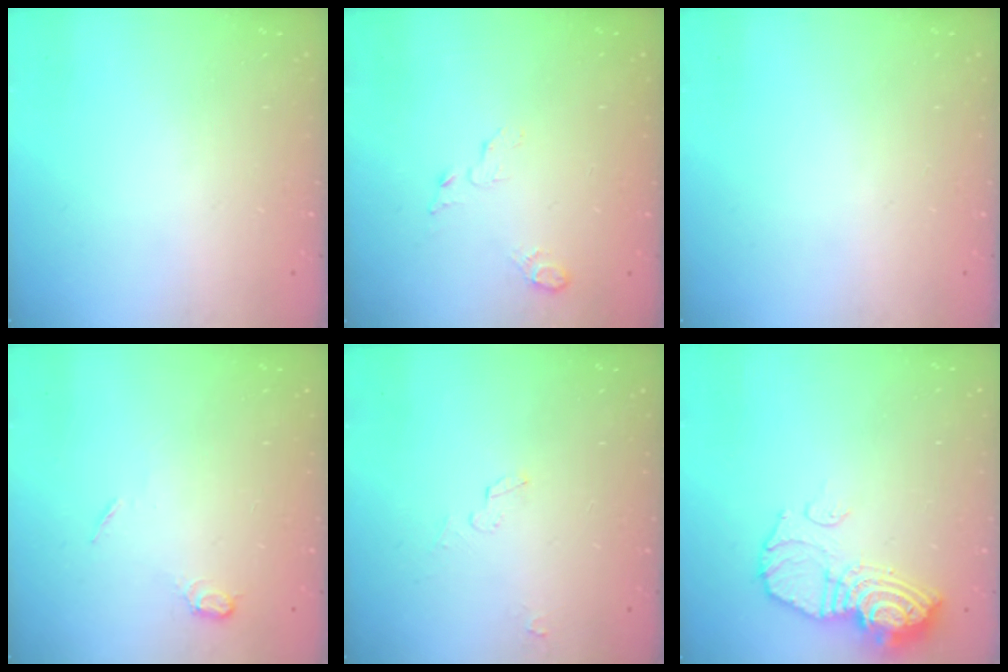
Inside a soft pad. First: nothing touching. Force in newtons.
{"total": 4.3, "press": 4.3, "slide": 0.5}
{"total": 0.0}
{"total": 5.3, "press": 5.3, "slide": 0.7}
{"total": 2.6, "press": 2.3, "slide": 1.2}
{"total": 13.5, "press": 13.4, "slide": 1.4}